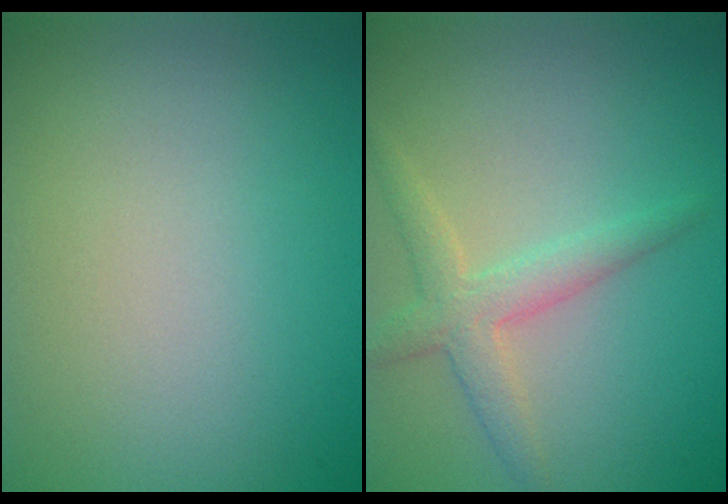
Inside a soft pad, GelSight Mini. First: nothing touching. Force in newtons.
{"total": 2.8, "press": 2.8, "slide": 0.1}